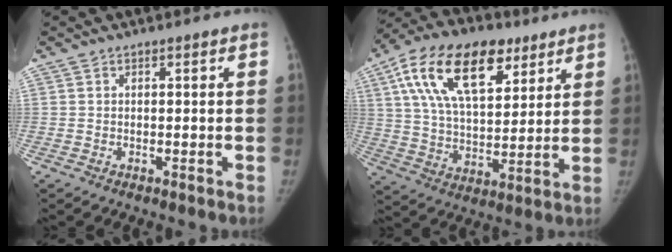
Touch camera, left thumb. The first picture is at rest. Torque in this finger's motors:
{"motor_torque": [0.39, 0.62, 2.04, -0.71, 0.19]}